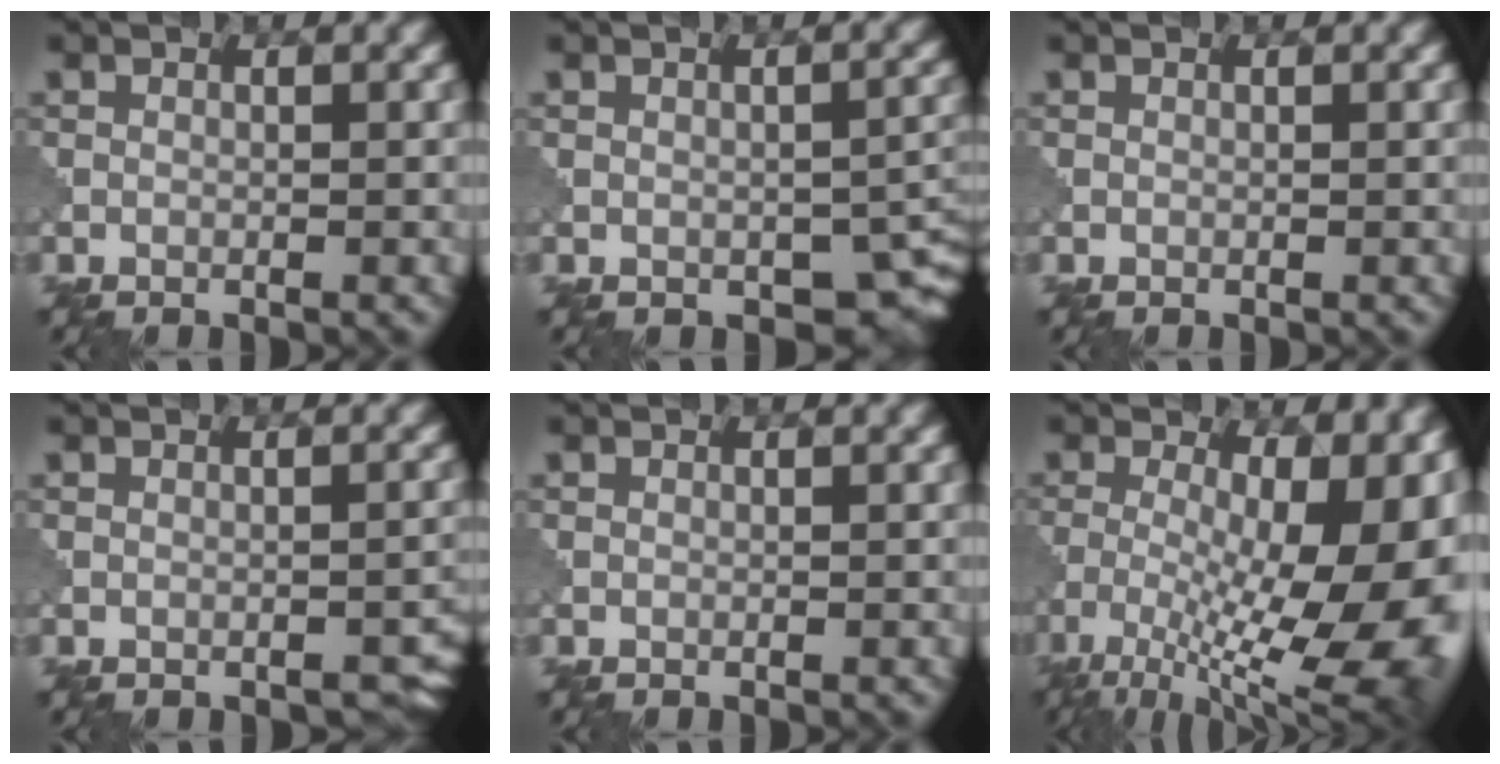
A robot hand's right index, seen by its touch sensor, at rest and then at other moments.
{"total": 4.1, "force": [-1.3, 2.6, 2.9], "torque": [-0.029, -0.017, -0.006]}
{"total": 0.0}
{"total": 1.9, "force": [-1.2, 0.9, 1.0], "torque": [-0.010, 0.004, -0.011]}
{"total": 0.0}
{"total": 16.3, "force": [-2.9, 7.0, 14.4], "torque": [-0.204, -0.017, -0.033]}